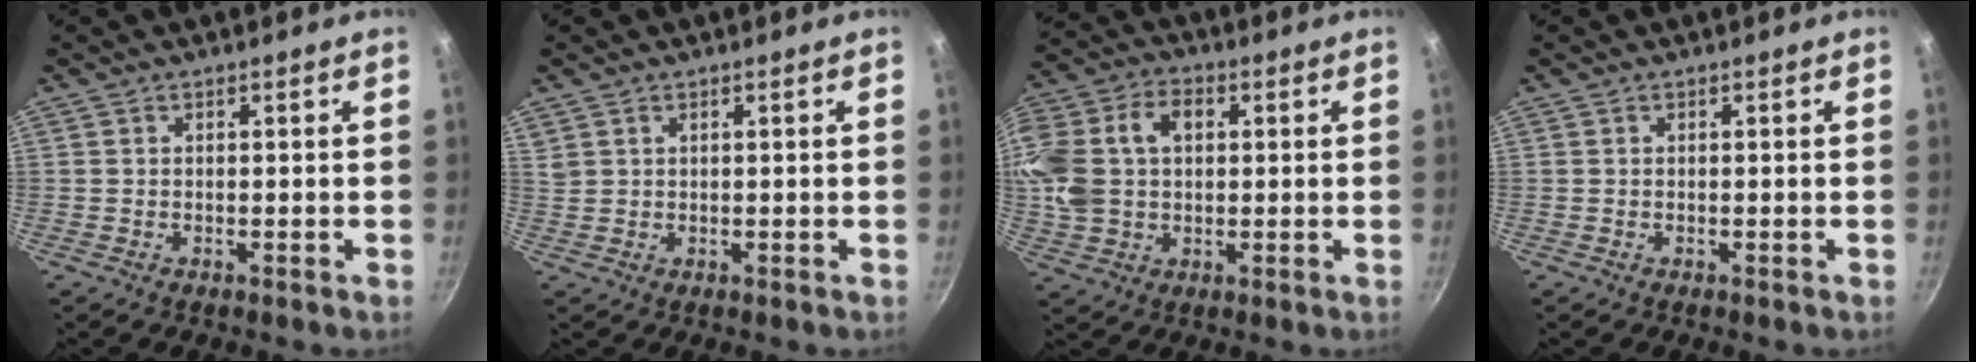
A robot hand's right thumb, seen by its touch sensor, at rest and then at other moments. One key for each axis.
{"total": 1.7, "fx": 1.1, "fy": 1.2, "fz": 0.6, "tx": -0.006, "ty": 0.003, "tz": 0.024}
{"total": 18.9, "fx": 3.3, "fy": 13.9, "fz": 12.3, "tx": -0.272, "ty": 0.036, "tz": 0.054}
{"total": 0.0}